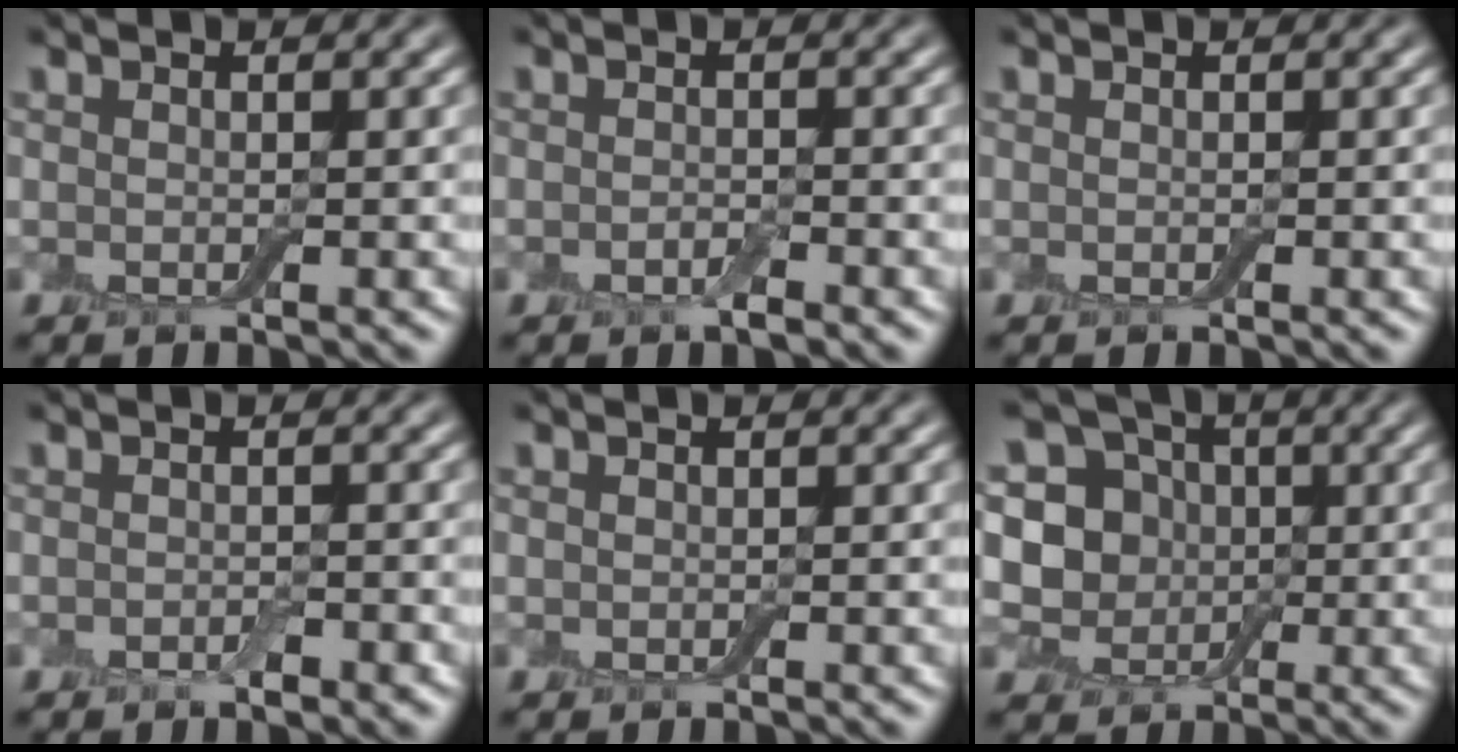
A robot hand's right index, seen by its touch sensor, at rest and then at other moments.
{"total": 1.2, "force": [-0.7, 0.4, 0.9], "torque": [-0.017, -0.002, -0.012]}
{"total": 0.0}
{"total": 1.4, "force": [-0.7, 0.7, 1.0], "torque": [-0.017, -0.003, -0.012]}
{"total": 0.0}
{"total": 7.7, "force": [1.3, 6.9, 3.2], "torque": [-0.050, 0.021, -0.013]}